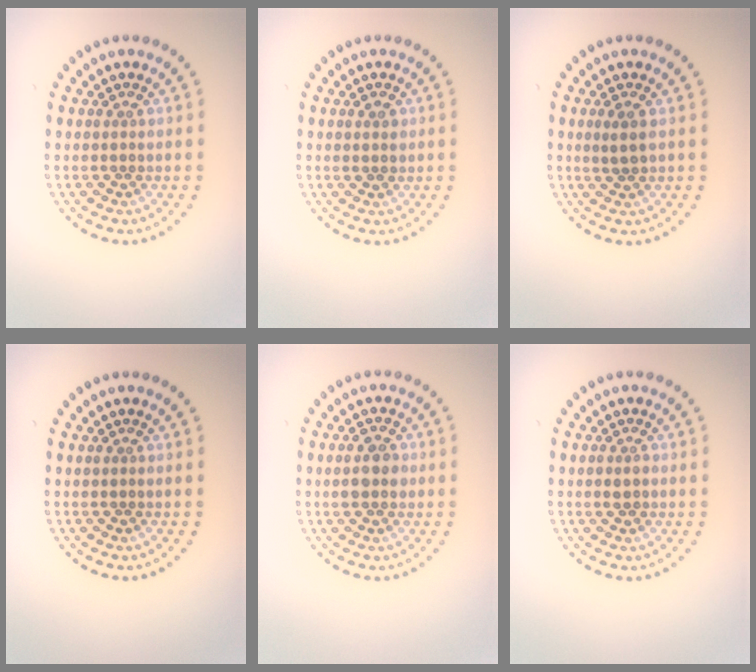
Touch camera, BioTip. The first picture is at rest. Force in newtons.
{"total": 1.1, "press": 1.0, "slide": 0.4}
{"total": 0.8, "press": 0.6, "slide": 0.6}
{"total": 0.0}
{"total": 2.7, "press": 2.7, "slide": 0.1}
{"total": 1.1, "press": 1.1, "slide": 0.1}